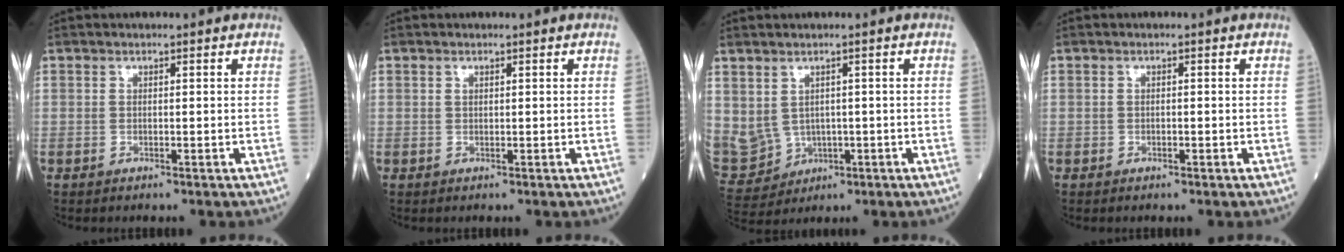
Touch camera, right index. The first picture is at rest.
{"total": 0.5, "force": [0.4, 0.2, 0.2], "torque": [-0.009, 0.005, 0.010]}
{"total": 12.2, "force": [-0.8, 10.9, 5.5], "torque": [-0.167, 0.017, 0.015]}
{"total": 0.0}